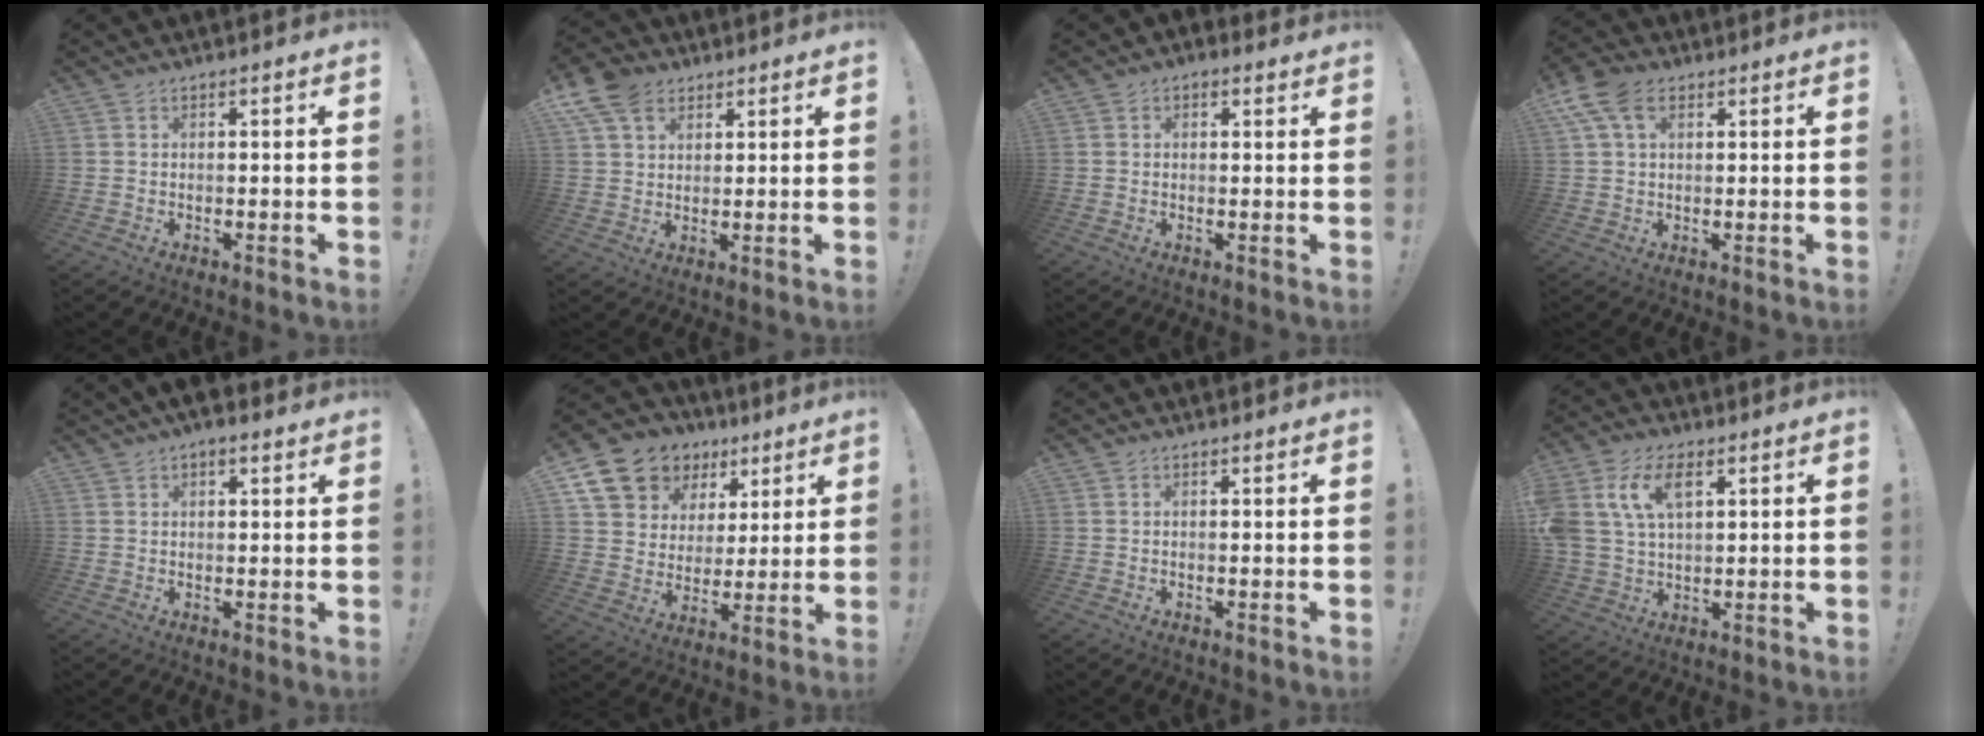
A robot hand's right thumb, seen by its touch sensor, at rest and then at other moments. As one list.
[{"total": 9.4, "force": [5.4, 6.1, 4.7], "torque": [-0.083, -0.017, 0.108]}, {"total": 1.7, "force": [0.4, 1.5, 0.6], "torque": [0.006, 0.000, 0.003]}, {"total": 9.0, "force": [4.0, 5.3, 6.1], "torque": [-0.112, 0.000, 0.078]}, {"total": 3.8, "force": [2.8, 1.9, 1.7], "torque": [-0.021, -0.008, 0.050]}, {"total": 14.0, "force": [8.3, 10.2, 4.6], "torque": [-0.081, -0.050, 0.170]}, {"total": 0.7, "force": [0.6, 0.2, -0.2], "torque": [0.019, -0.005, 0.009]}, {"total": 12.5, "force": [4.9, 7.9, 8.3], "torque": [-0.183, -0.003, 0.090]}]